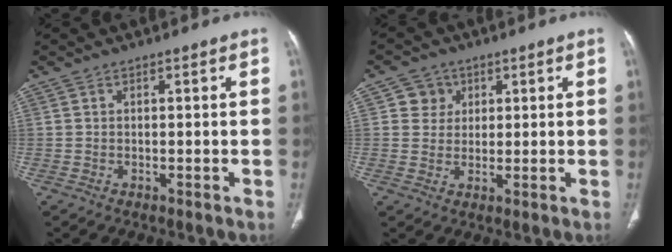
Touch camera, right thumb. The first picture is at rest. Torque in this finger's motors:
{"motor_torque": [-0.03, 0.03, 0.17, -0.17, -0.01]}